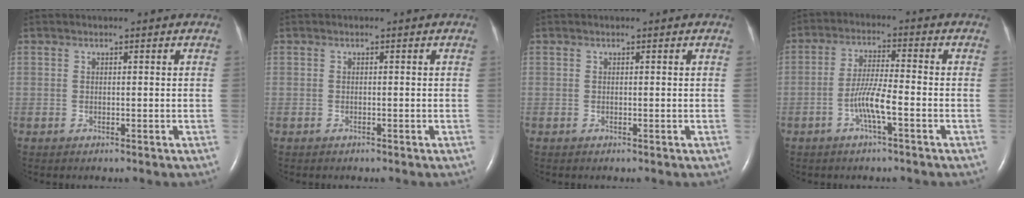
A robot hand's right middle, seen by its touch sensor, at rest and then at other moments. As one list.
[{"total": 0.0}, {"total": 0.0}, {"total": 5.7, "force": [-2.3, 0.2, 5.2], "torque": [-0.106, 0.002, -0.046]}]